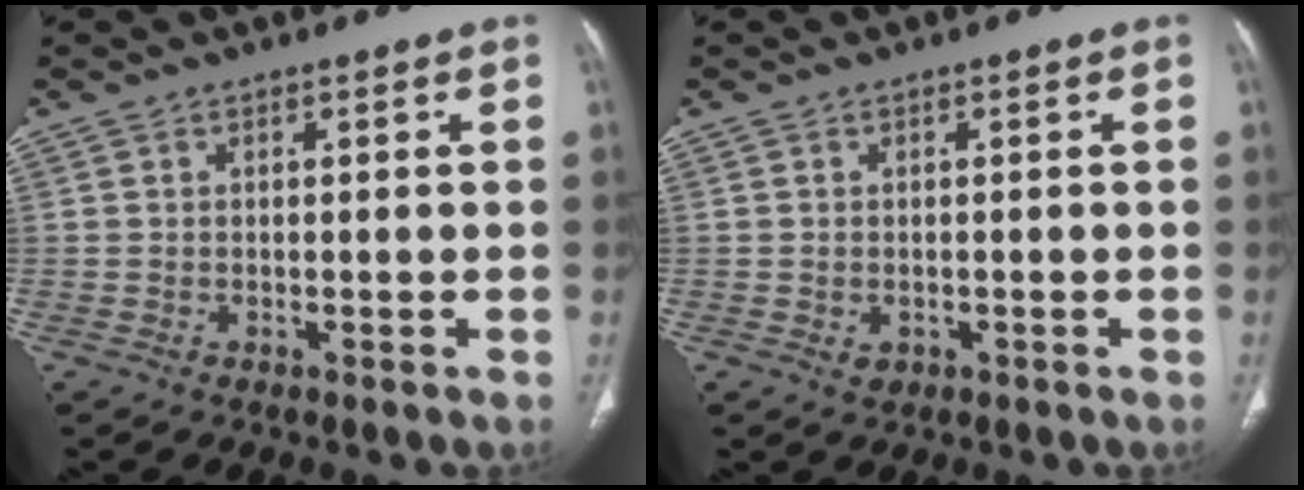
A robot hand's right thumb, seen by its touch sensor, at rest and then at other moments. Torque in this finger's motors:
{"motor_torque": [-0.27, 0.11, -0.28, 0.08, 0.05]}